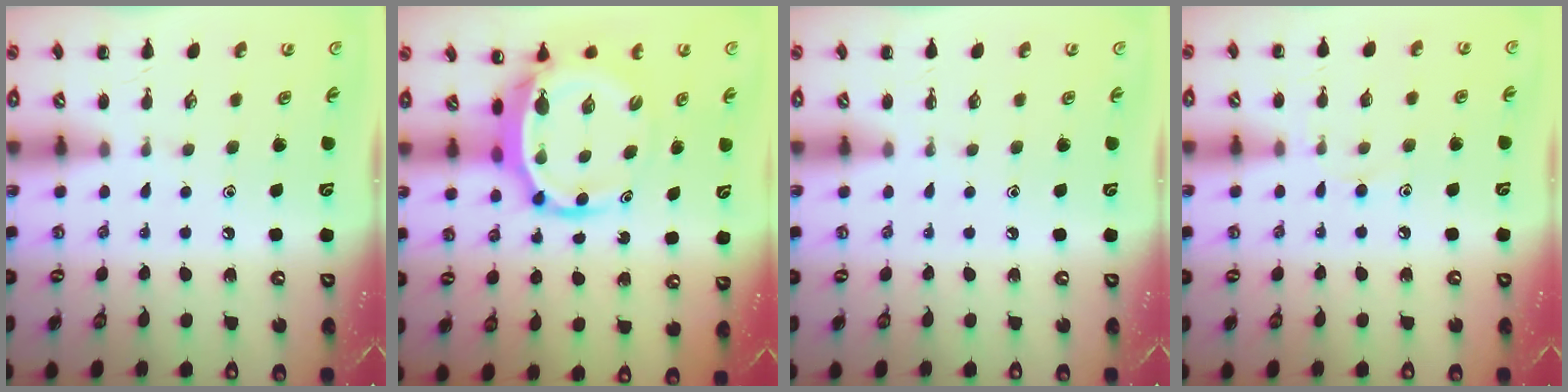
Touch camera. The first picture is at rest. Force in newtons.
{"total": 7.0, "press": 6.7, "slide": 2.1}
{"total": 0.0}
{"total": 7.1, "press": 6.8, "slide": 1.9}